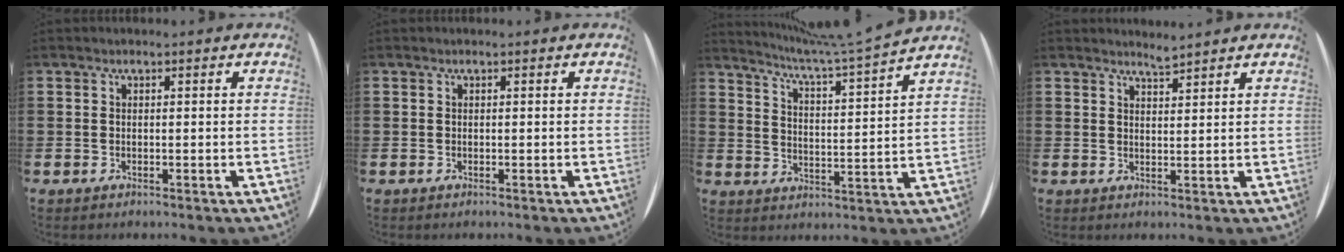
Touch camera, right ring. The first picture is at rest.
{"total": 0.0}
{"total": 5.7, "force": [5.2, -1.4, 2.0], "torque": [-0.059, -0.044, 0.081]}
{"total": 2.1, "force": [2.1, -0.4, -0.1], "torque": [-0.001, -0.007, 0.039]}